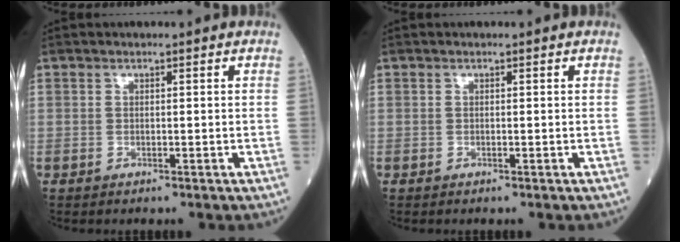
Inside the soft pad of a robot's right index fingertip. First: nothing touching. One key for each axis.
{"total": 0.0}